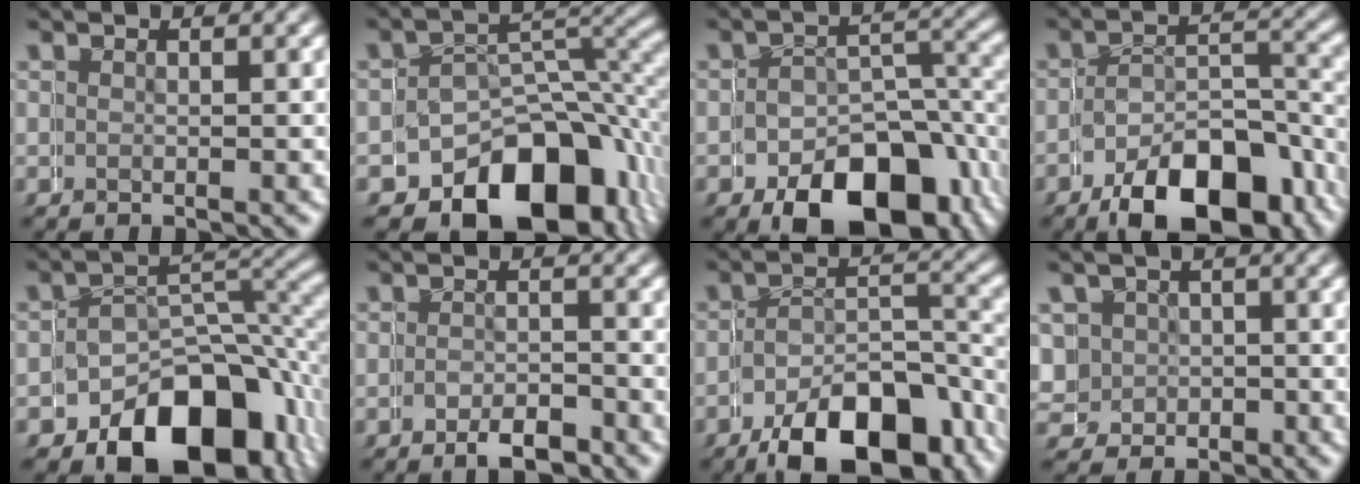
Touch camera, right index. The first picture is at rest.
{"total": 9.0, "force": [-5.8, 5.4, 4.2], "torque": [-0.037, -0.016, -0.085]}
{"total": 8.7, "force": [-4.3, 5.6, 5.0], "torque": [-0.062, -0.016, -0.063]}
{"total": 8.2, "force": [-5.5, 3.8, 4.7], "torque": [-0.058, -0.018, -0.078]}
{"total": 7.8, "force": [-4.9, 4.5, 4.1], "torque": [-0.038, -0.010, -0.075]}
{"total": 3.0, "force": [-2.5, 1.2, 1.2], "torque": [-0.002, 0.002, -0.049]}
{"total": 9.0, "force": [-5.8, 4.2, 5.4], "torque": [-0.068, -0.019, -0.083]}
{"total": 5.3, "force": [0.3, 5.3, -0.3], "torque": [-0.012, -0.023, 0.009]}